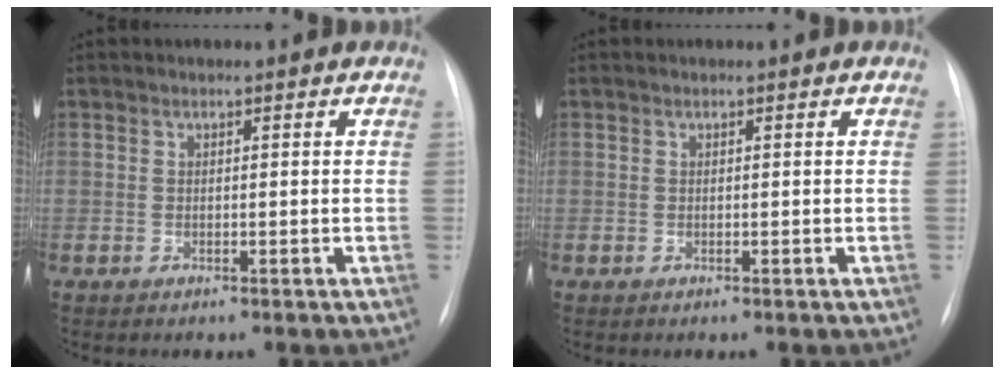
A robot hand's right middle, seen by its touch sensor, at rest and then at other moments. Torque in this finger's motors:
{"motor_torque": [0.00, 0.00, 0.00, 0.00]}